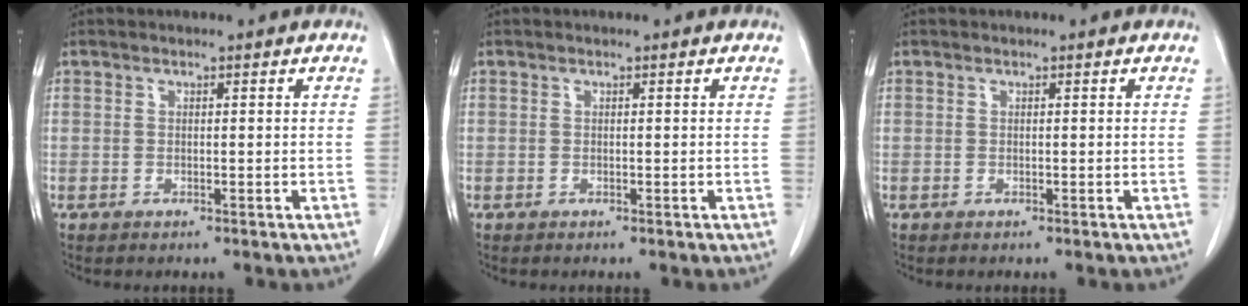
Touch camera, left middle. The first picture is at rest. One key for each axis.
{"total": 0.0}
{"total": 0.0}